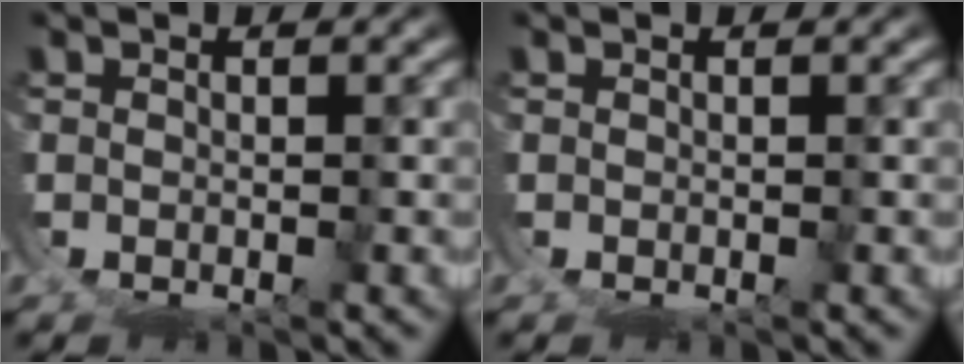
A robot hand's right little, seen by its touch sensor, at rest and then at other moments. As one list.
[{"total": 0.0}]